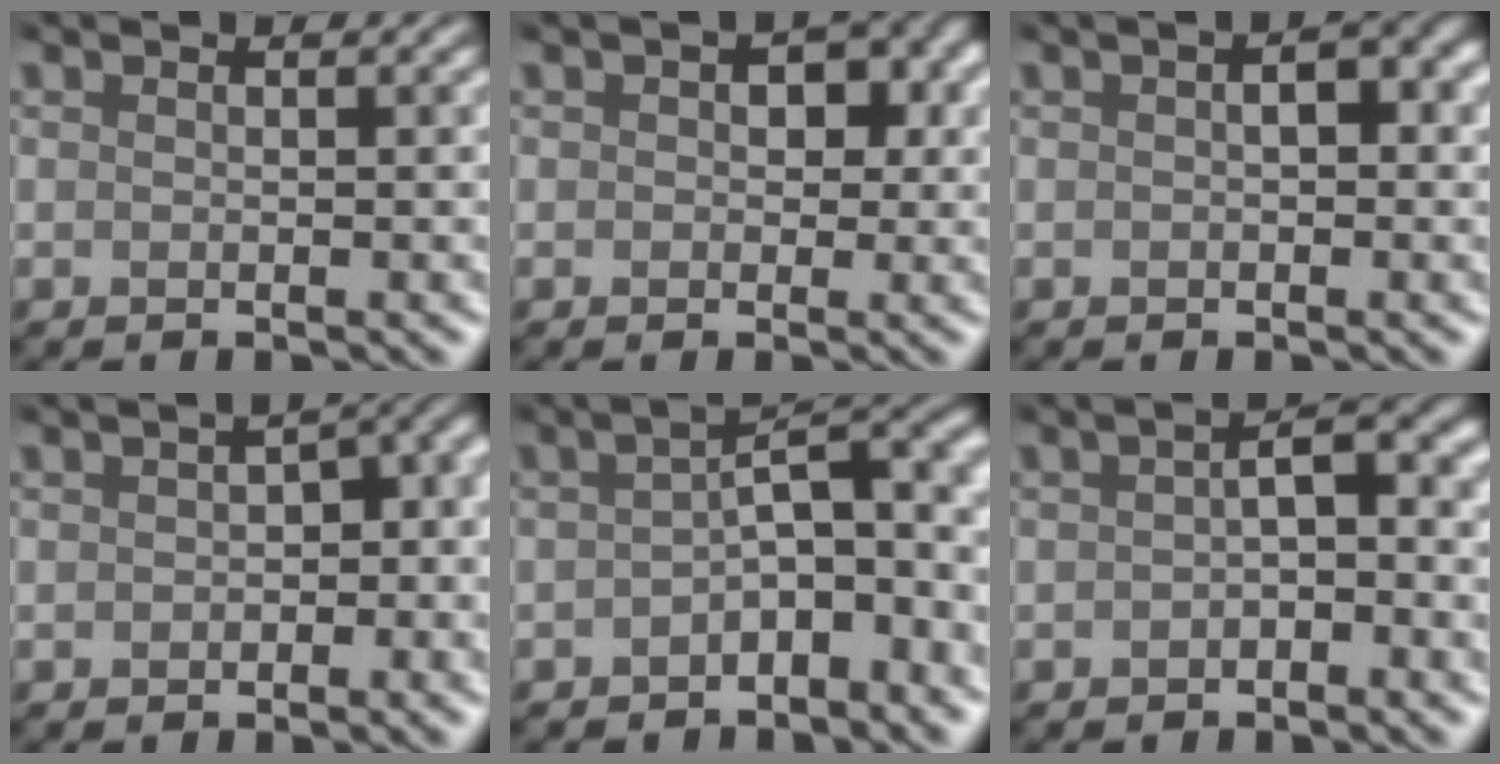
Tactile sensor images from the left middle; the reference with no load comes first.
{"total": 2.9, "force": [0.4, 2.3, 1.7], "torque": [0.005, 0.013, -0.003]}
{"total": 2.1, "force": [0.0, 1.0, 1.8], "torque": [-0.022, 0.005, -0.001]}
{"total": 5.7, "force": [-1.5, 3.5, 4.3], "torque": [-0.024, 0.010, -0.027]}
{"total": 6.9, "force": [-2.7, 3.1, 5.6], "torque": [-0.066, 0.012, -0.051]}
{"total": 2.8, "force": [-1.1, 1.0, 2.3], "torque": [-0.036, 0.014, -0.026]}